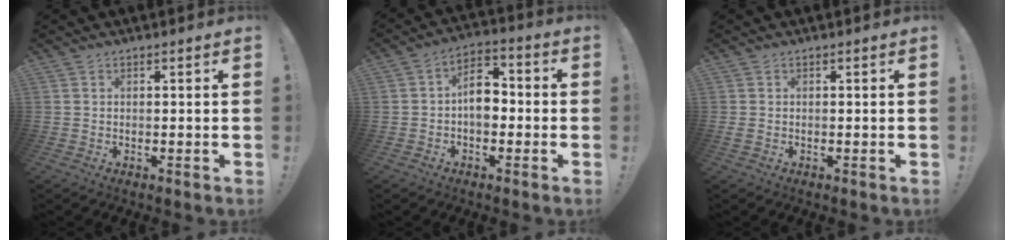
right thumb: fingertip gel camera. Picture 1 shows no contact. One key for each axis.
{"total": 9.5, "fx": -1.4, "fy": 6.5, "fz": 6.8, "tx": -0.122, "ty": 0.021, "tz": -0.022}
{"total": 0.6, "fx": -0.1, "fy": 0.3, "fz": 0.5, "tx": -0.014, "ty": 0.003, "tz": 0.000}